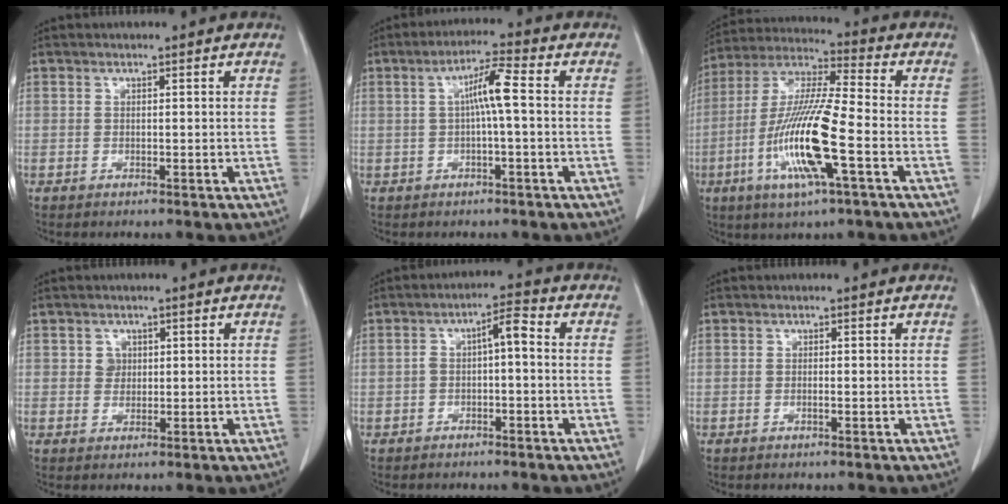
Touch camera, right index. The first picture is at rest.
{"total": 5.3, "force": [0.3, 0.1, 5.3], "torque": [-0.095, 0.015, 0.006]}
{"total": 15.8, "force": [-4.8, 1.1, 15.1], "torque": [-0.310, -0.012, -0.093]}
{"total": 2.0, "force": [0.6, 1.7, 0.7], "torque": [-0.009, 0.000, 0.010]}
{"total": 4.1, "force": [-0.2, 1.1, 3.9], "torque": [-0.065, 0.023, -0.004]}
{"total": 0.5, "force": [-0.2, 0.0, 0.5], "torque": [-0.011, 0.000, -0.002]}